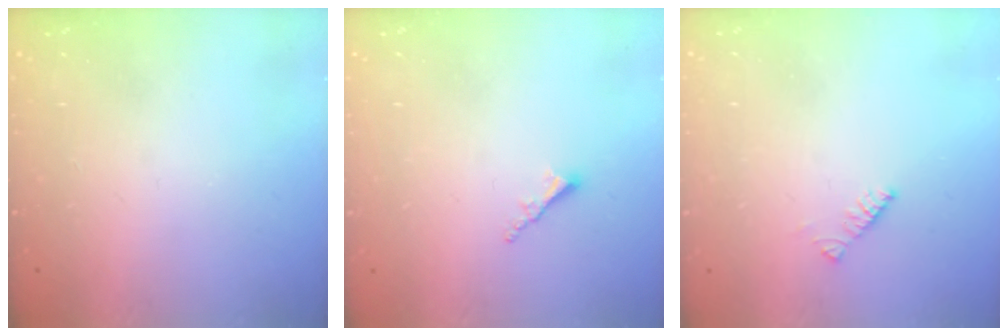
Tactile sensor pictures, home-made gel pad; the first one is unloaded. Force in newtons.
{"total": 1.7, "press": 1.7, "slide": 0.2}
{"total": 2.6, "press": 2.6, "slide": 0.4}